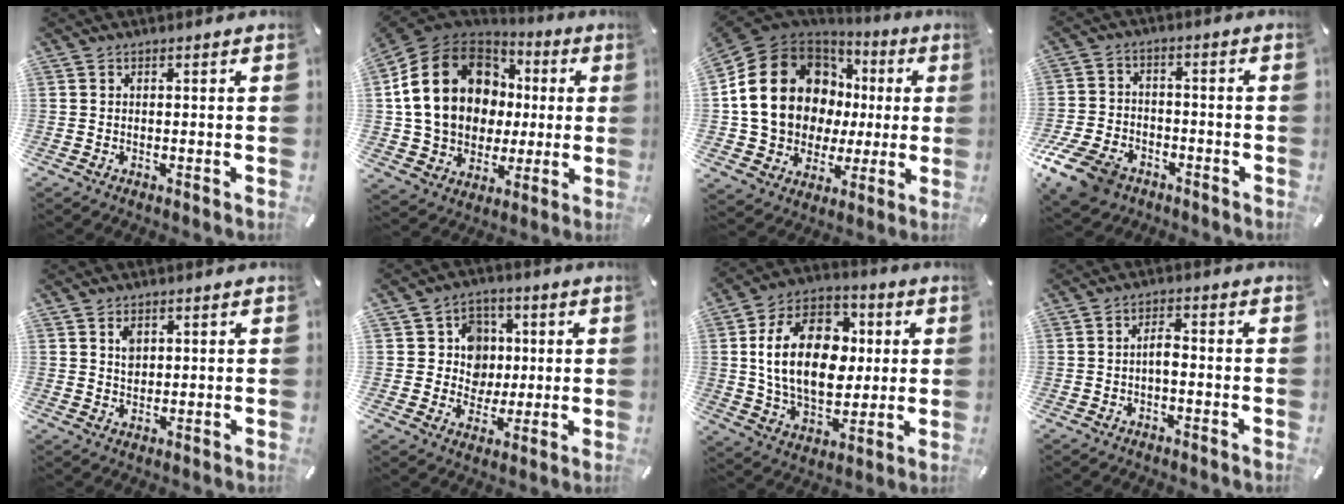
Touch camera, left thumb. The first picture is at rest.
{"total": 21.3, "force": [3.3, 17.5, 11.8], "torque": [-0.228, 0.000, 0.070]}
{"total": 21.4, "force": [3.8, 17.5, 11.8], "torque": [-0.226, -0.016, 0.087]}
{"total": 11.3, "force": [-7.1, 7.0, 5.3], "torque": [-0.107, 0.044, -0.129]}
{"total": 2.8, "force": [1.0, 2.1, 1.4], "torque": [-0.016, -0.005, 0.016]}
{"total": 9.3, "force": [1.1, 9.0, 2.2], "torque": [-0.034, 0.000, 0.026]}
{"total": 20.7, "force": [2.0, 14.5, 14.6], "torque": [-0.273, 0.007, 0.034]}
{"total": 3.3, "force": [-1.1, 1.4, 2.8], "torque": [-0.050, 0.011, -0.021]}